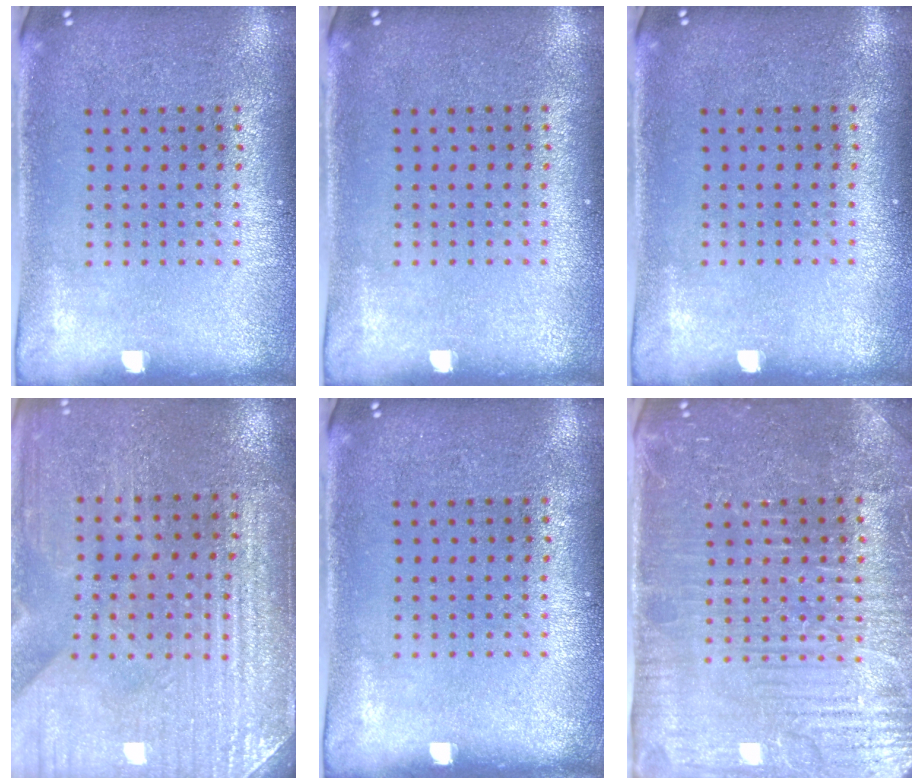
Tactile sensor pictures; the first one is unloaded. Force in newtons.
{"total": 0.0}
{"total": 0.0}
{"total": 3.3, "press": 3.3, "slide": 0.2}
{"total": 0.0}
{"total": 4.7, "press": 4.6, "slide": 1.3}